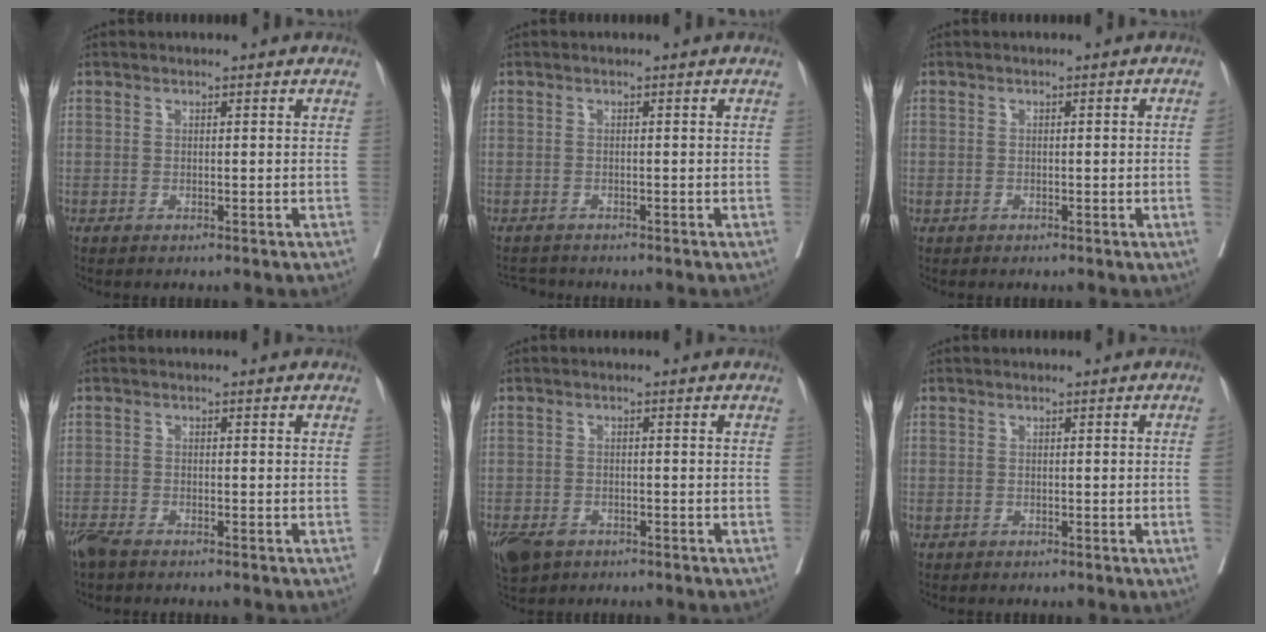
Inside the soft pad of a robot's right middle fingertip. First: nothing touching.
{"total": 1.8, "force": [-1.8, 0.4, -0.1], "torque": [0.000, -0.010, -0.030]}
{"total": 1.0, "force": [-0.3, 0.2, 0.9], "torque": [-0.018, 0.007, -0.003]}
{"total": 4.0, "force": [-3.3, 0.7, 2.2], "torque": [-0.045, -0.011, -0.059]}
{"total": 7.6, "force": [-4.6, 4.7, 3.8], "torque": [-0.092, -0.010, -0.074]}
{"total": 0.8, "force": [-0.2, -0.1, 0.8], "torque": [-0.013, 0.004, -0.005]}